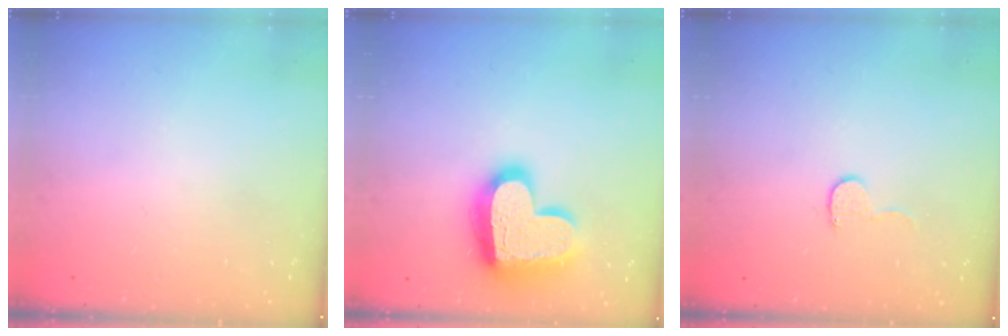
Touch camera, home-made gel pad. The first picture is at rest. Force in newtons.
{"total": 20.2, "press": 20.1, "slide": 1.7}
{"total": 4.9, "press": 4.9, "slide": 0.4}